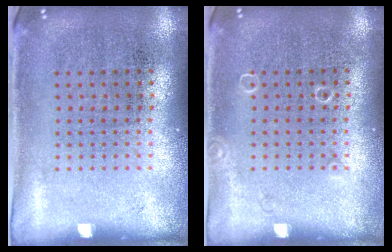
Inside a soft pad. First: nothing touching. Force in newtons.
{"total": 0.6, "press": 0.6, "slide": 0.1}